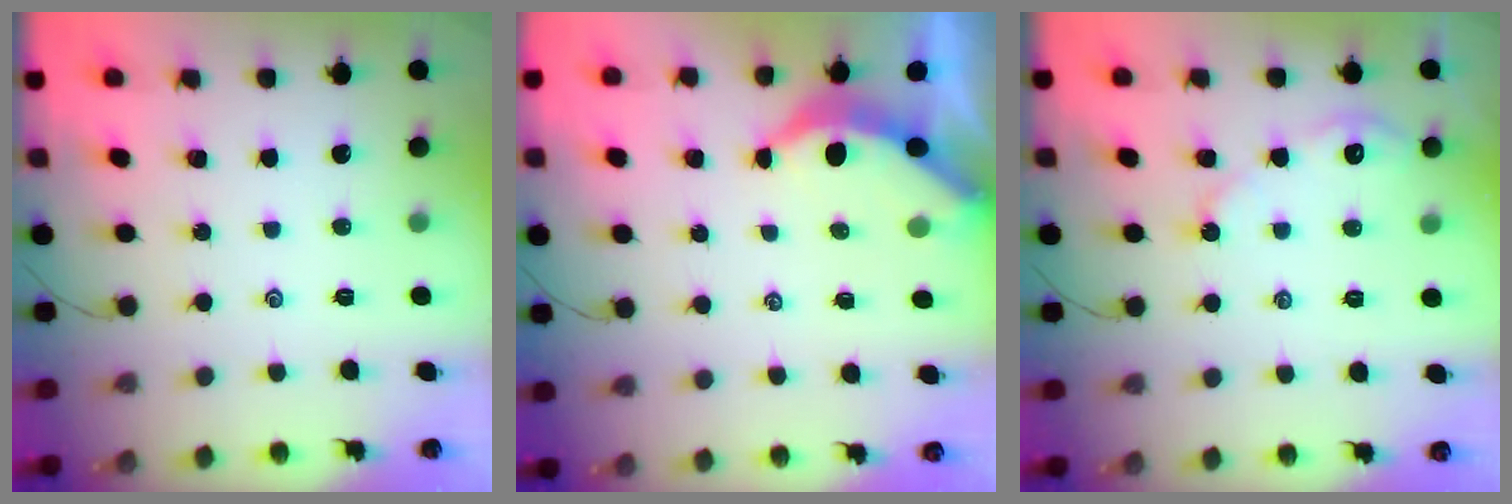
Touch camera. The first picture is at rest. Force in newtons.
{"total": 3.8, "press": 3.7, "slide": 0.5}
{"total": 3.4, "press": 3.4, "slide": 0.4}